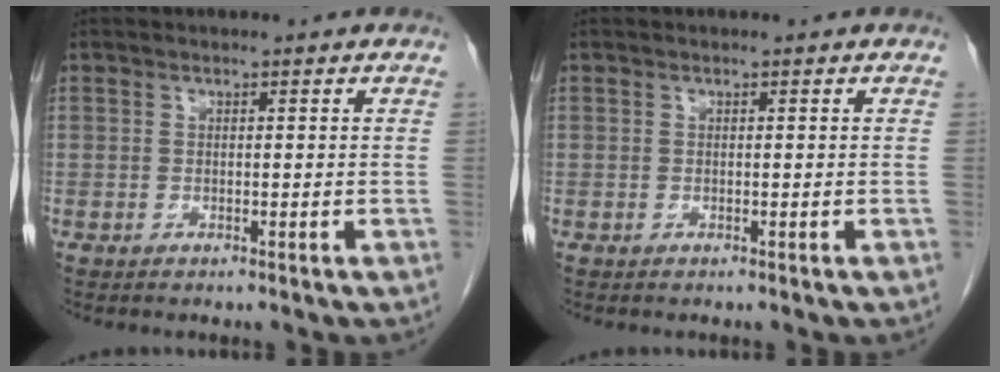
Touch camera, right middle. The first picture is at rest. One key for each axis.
{"total": 0.0}